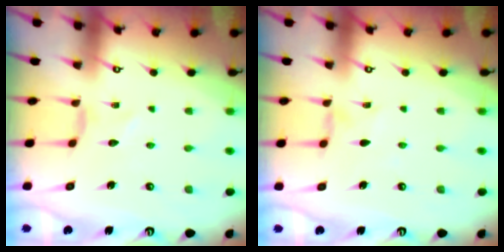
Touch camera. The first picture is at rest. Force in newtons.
{"total": 1.8, "press": 1.7, "slide": 0.3}